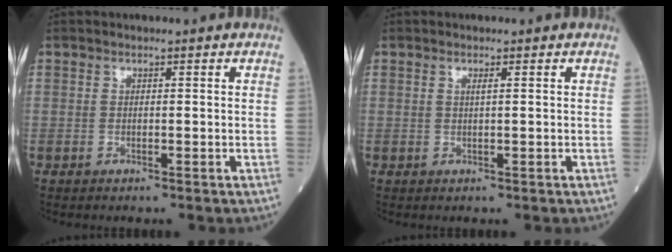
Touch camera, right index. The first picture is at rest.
{"total": 0.7, "force": [0.2, -0.1, 0.6], "torque": [-0.017, 0.001, 0.005]}